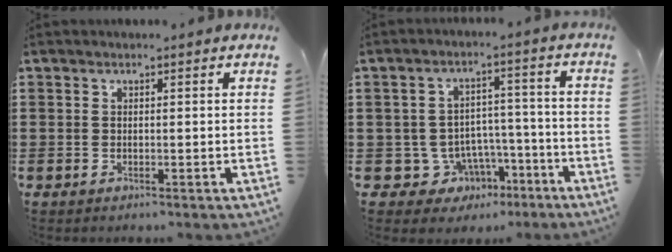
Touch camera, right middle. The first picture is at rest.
{"total": 6.3, "force": [-3.5, 5.1, 1.2], "torque": [-0.038, 0.017, -0.056]}